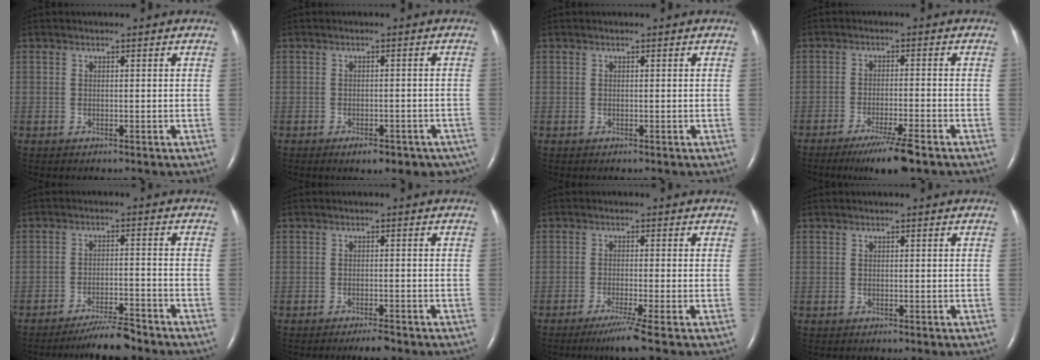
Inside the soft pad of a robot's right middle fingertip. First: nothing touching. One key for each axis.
{"total": 7.9, "fx": -5.8, "fy": 3.5, "fz": 4.2, "tx": -0.032, "ty": 0.009, "tz": -0.070}
{"total": 0.0}
{"total": 7.3, "fx": -5.0, "fy": 0.0, "fz": 5.2, "tx": -0.091, "ty": -0.018, "tz": -0.085}
{"total": 5.6, "fx": -5.1, "fy": 0.0, "fz": 2.4, "tx": -0.043, "ty": -0.016, "tz": -0.091}
{"total": 2.5, "fx": -2.1, "fy": 0.3, "fz": 1.4, "tx": -0.027, "ty": -0.004, "tz": -0.032}
{"total": 4.4, "fx": -3.0, "fy": -1.3, "fz": 3.0, "tx": -0.060, "ty": -0.016, "tz": -0.057}
{"total": 0.0}